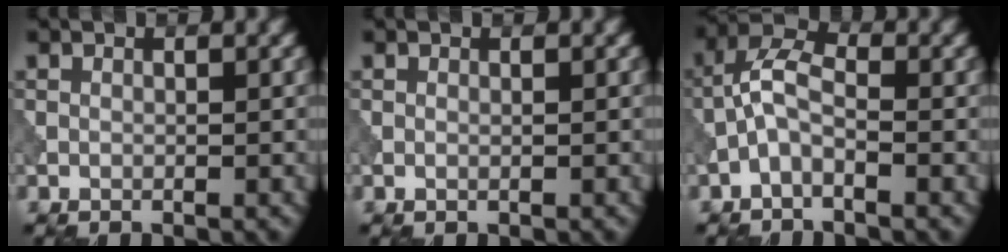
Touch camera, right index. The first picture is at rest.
{"total": 0.0}
{"total": 3.2, "force": [-1.3, 1.4, 2.6], "torque": [-0.056, 0.015, -0.037]}